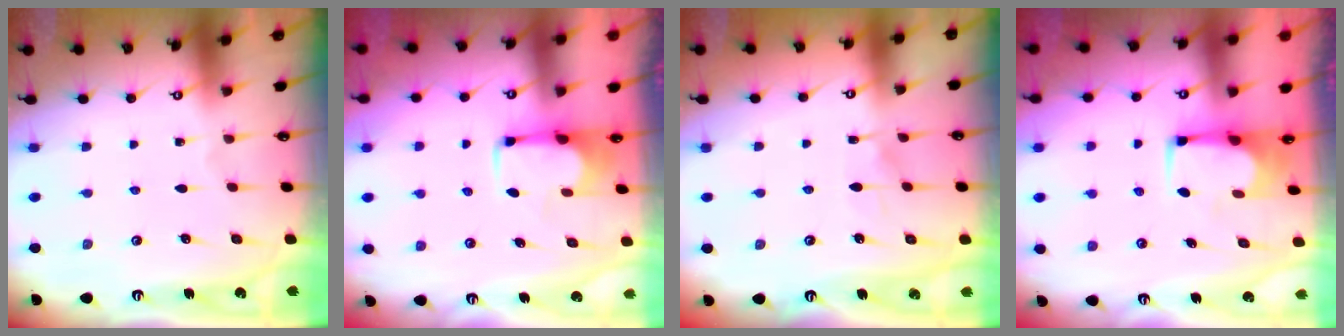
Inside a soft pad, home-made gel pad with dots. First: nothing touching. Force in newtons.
{"total": 1.8, "press": 1.5, "slide": 0.9}
{"total": 4.4, "press": 4.3, "slide": 0.4}
{"total": 1.8, "press": 1.7, "slide": 0.3}